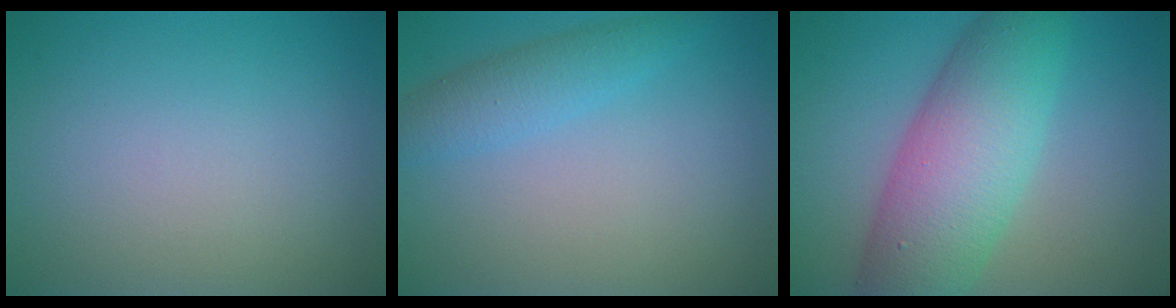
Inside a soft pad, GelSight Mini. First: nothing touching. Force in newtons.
{"total": 2.7, "press": 2.7, "slide": 0.0}
{"total": 9.4, "press": 9.4, "slide": 0.3}